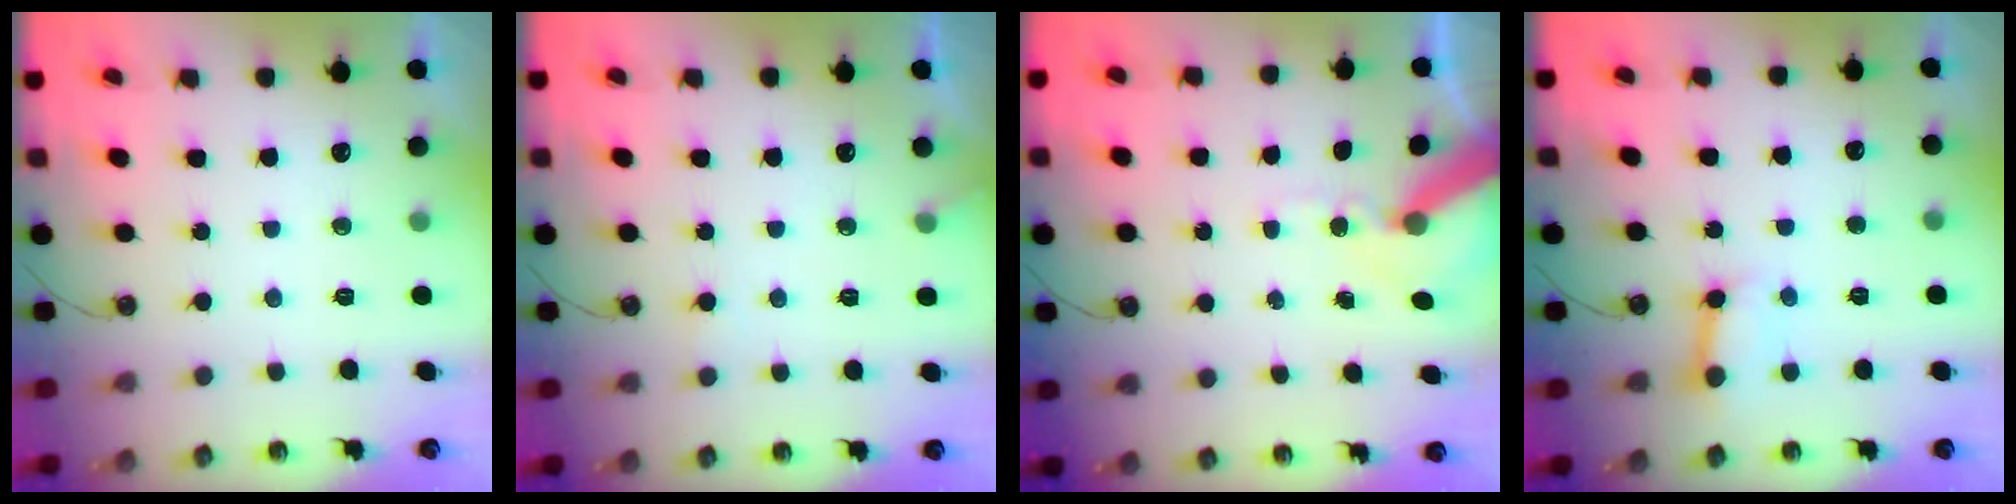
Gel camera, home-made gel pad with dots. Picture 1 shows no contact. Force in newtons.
{"total": 5.8, "press": 5.8, "slide": 0.4}
{"total": 10.2, "press": 10.1, "slide": 1.5}
{"total": 6.6, "press": 6.6, "slide": 0.2}